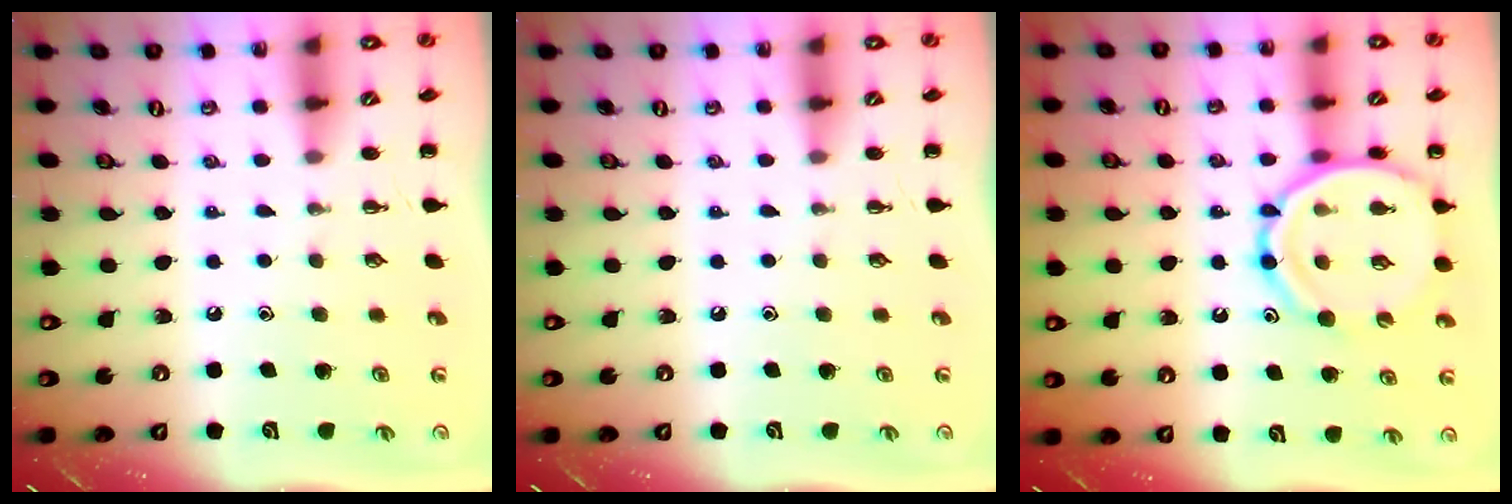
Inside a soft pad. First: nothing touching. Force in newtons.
{"total": 0.0}
{"total": 14.9, "press": 14.4, "slide": 3.5}